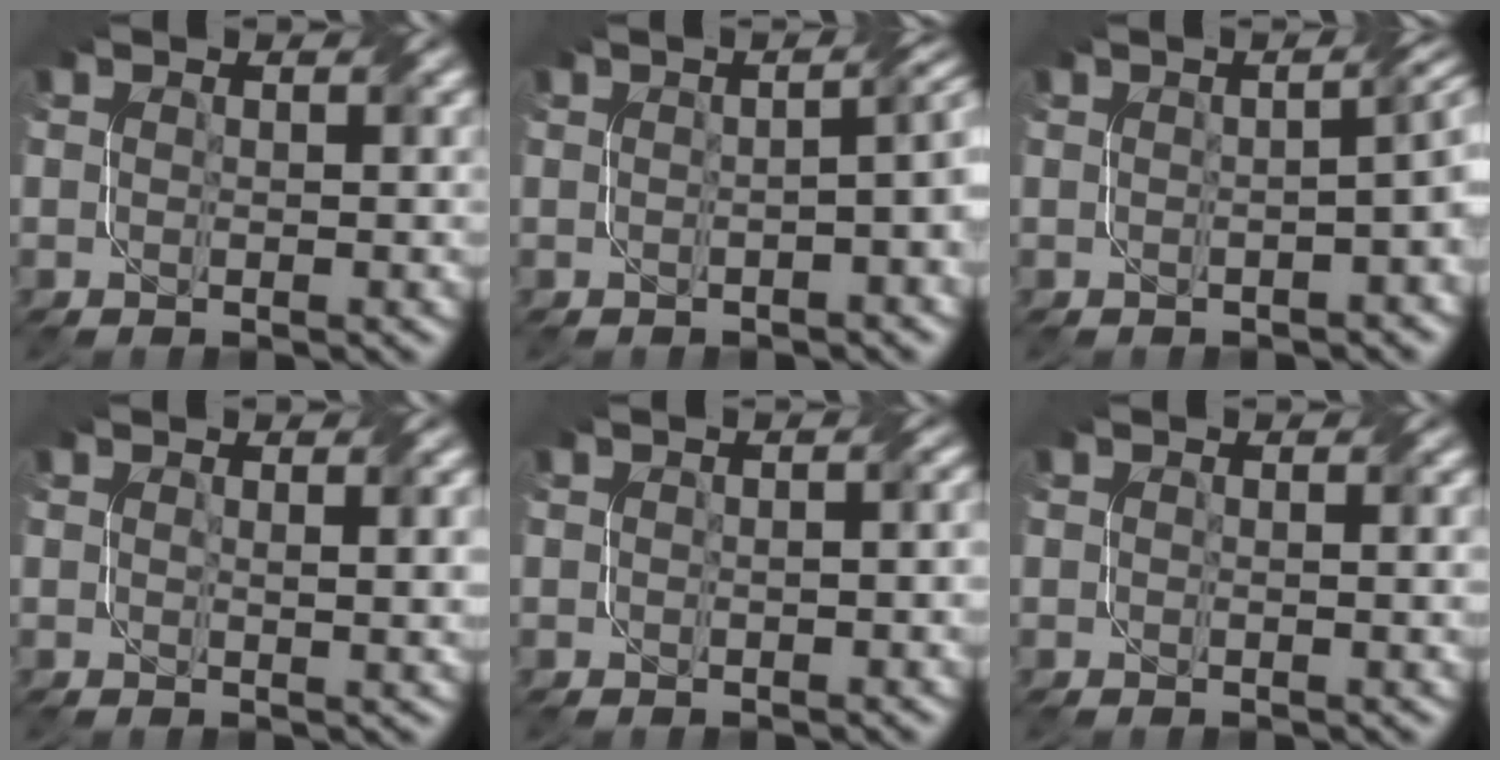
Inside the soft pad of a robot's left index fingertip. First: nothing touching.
{"total": 5.5, "force": [-0.1, 2.4, 5.0], "torque": [-0.028, 0.015, -0.010]}
{"total": 5.3, "force": [-0.4, 2.3, 4.8], "torque": [-0.024, 0.010, -0.007]}
{"total": 2.3, "force": [0.9, 0.6, 2.1], "torque": [-0.023, 0.002, 0.015]}
{"total": 2.2, "force": [0.3, 1.2, 1.9], "torque": [-0.019, 0.006, 0.004]}
{"total": 1.0, "force": [0.1, 0.2, 0.9], "torque": [-0.013, 0.002, 0.002]}